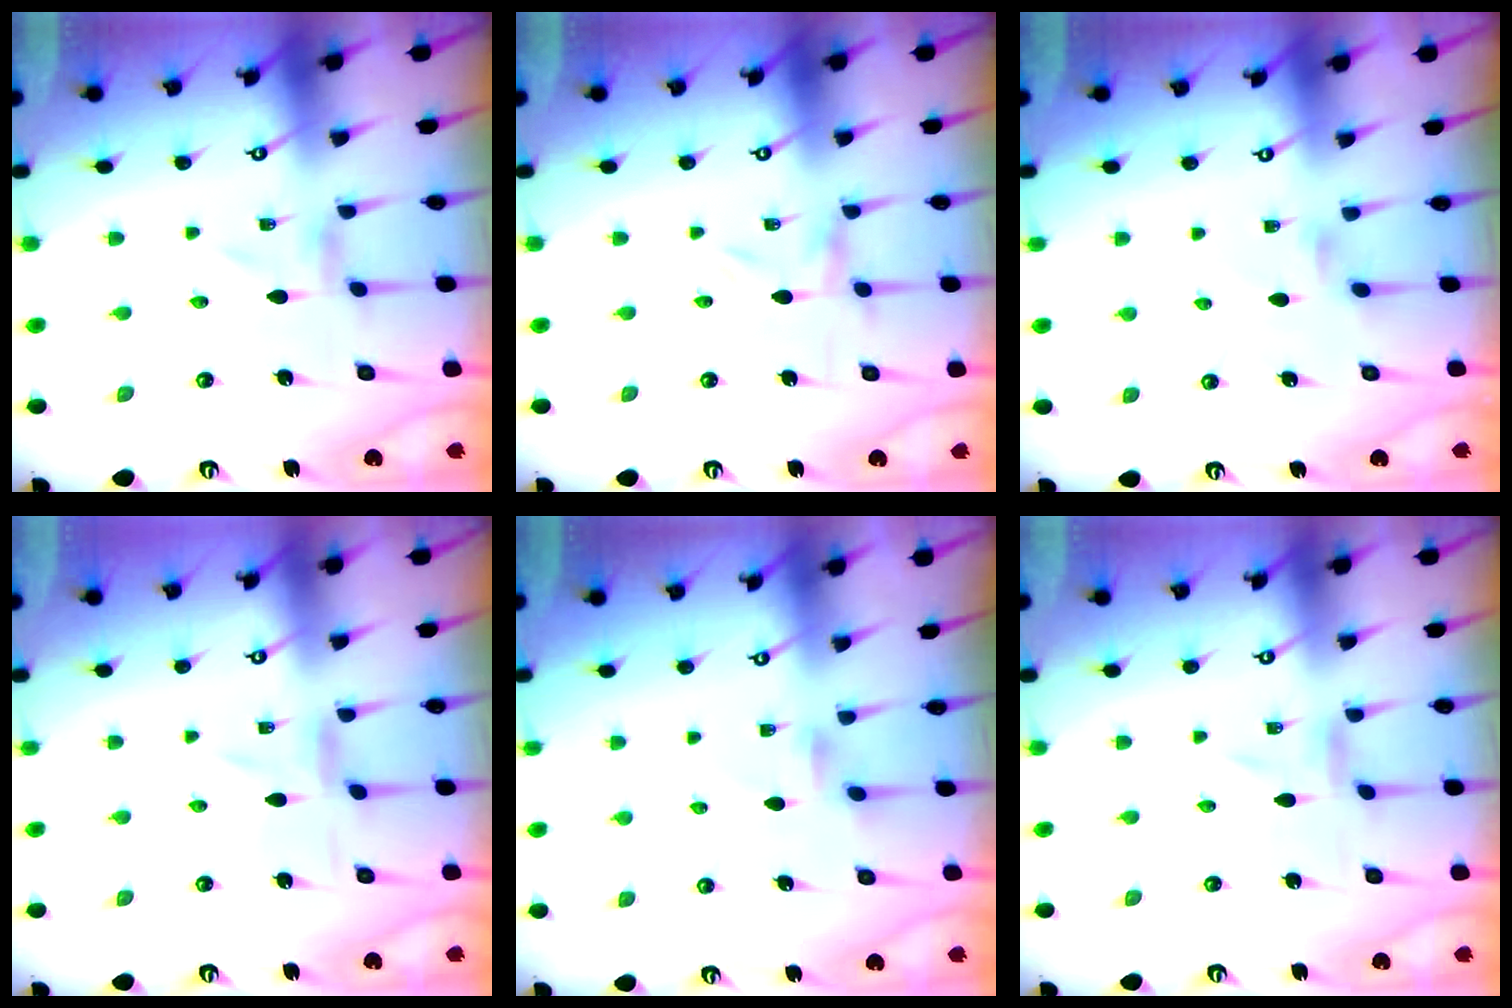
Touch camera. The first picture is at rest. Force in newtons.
{"total": 0.0}
{"total": 2.2, "press": 2.1, "slide": 0.5}
{"total": 0.8, "press": 0.8, "slide": 0.2}
{"total": 2.5, "press": 2.5, "slide": 0.4}
{"total": 0.0}